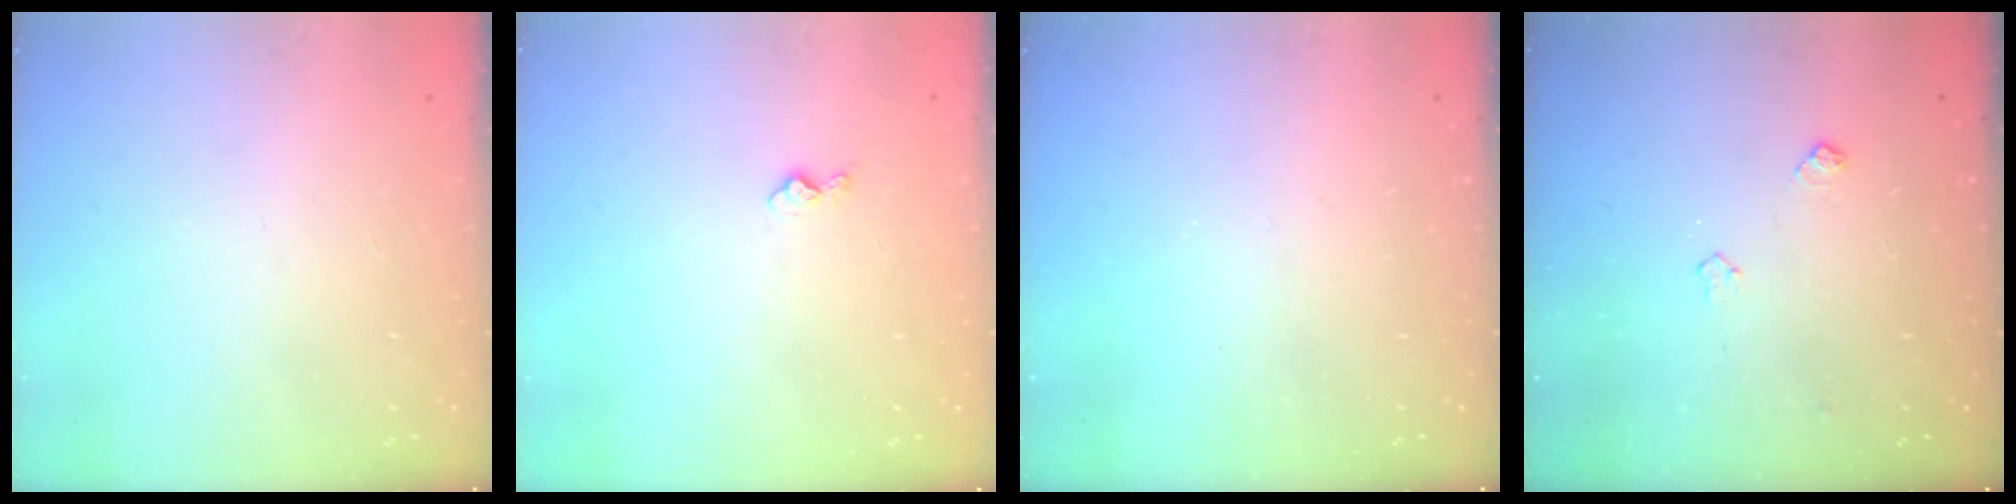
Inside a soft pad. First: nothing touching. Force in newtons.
{"total": 4.0, "press": 4.0, "slide": 0.5}
{"total": 0.0}
{"total": 4.4, "press": 4.3, "slide": 0.8}